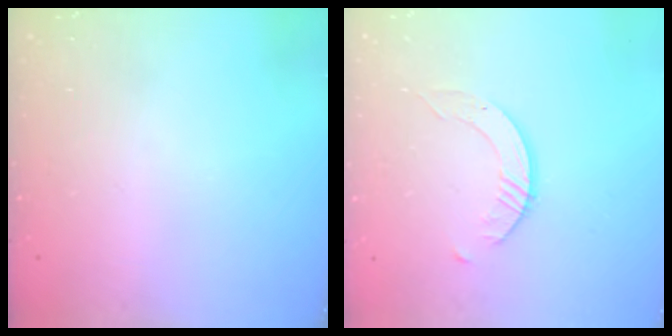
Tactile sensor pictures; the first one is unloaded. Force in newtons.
{"total": 2.4, "press": 2.4, "slide": 0.3}